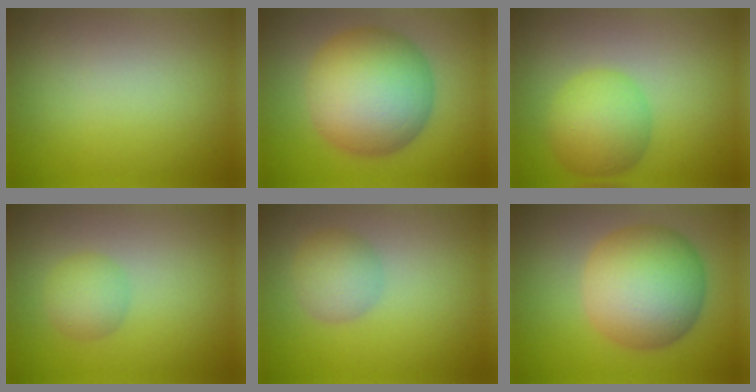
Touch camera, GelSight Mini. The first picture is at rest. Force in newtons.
{"total": 11.3, "press": 11.3, "slide": 0.4}
{"total": 4.8, "press": 4.8, "slide": 0.2}
{"total": 2.4, "press": 2.4, "slide": 0.1}
{"total": 2.9, "press": 2.9, "slide": 0.2}
{"total": 9.4, "press": 9.4, "slide": 0.2}